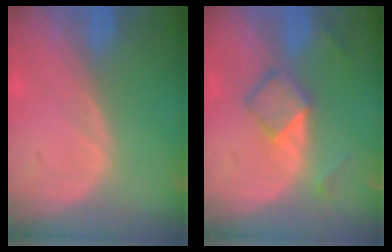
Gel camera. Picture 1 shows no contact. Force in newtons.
{"total": 5.1, "press": 4.8, "slide": 1.9}